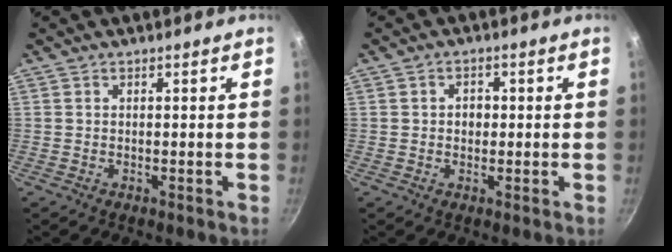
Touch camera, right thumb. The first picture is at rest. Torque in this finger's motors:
{"motor_torque": [-0.65, 0.11, 0.29, 0.22, -0.06]}